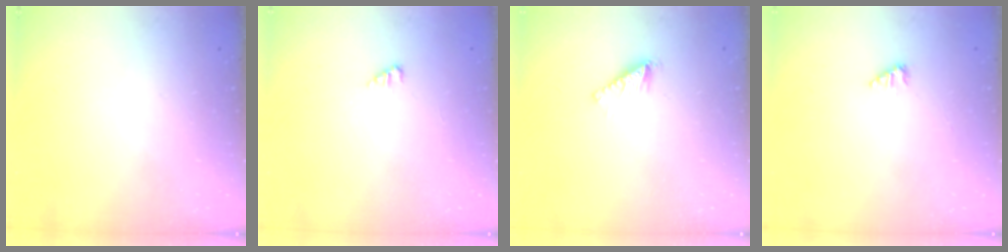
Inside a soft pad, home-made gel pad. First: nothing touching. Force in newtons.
{"total": 0.9, "press": 0.9, "slide": 0.2}
{"total": 2.1, "press": 2.0, "slide": 0.3}
{"total": 1.7, "press": 1.7, "slide": 0.3}